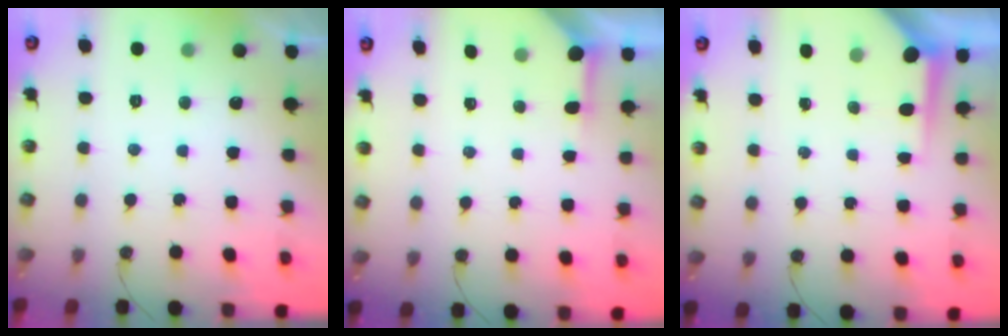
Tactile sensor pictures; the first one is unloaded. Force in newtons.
{"total": 2.4, "press": 2.4, "slide": 0.4}
{"total": 5.0, "press": 5.0, "slide": 0.4}